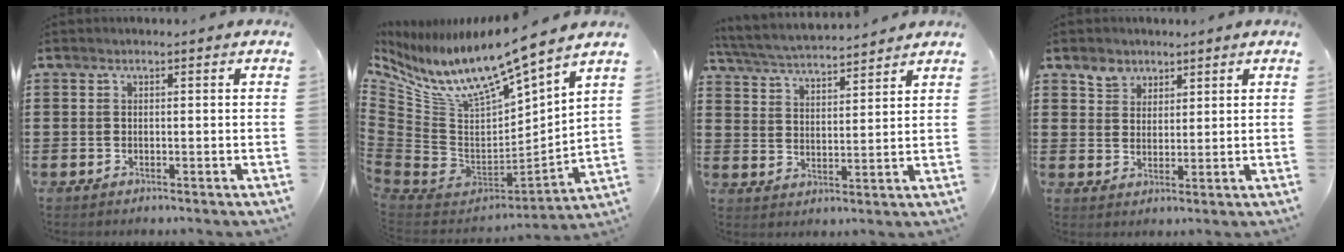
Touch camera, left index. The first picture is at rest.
{"total": 11.6, "force": [9.7, 2.0, 6.0], "torque": [-0.165, -0.088, 0.166]}
{"total": 4.7, "force": [4.6, 0.1, 1.0], "torque": [-0.042, -0.026, 0.077]}
{"total": 3.7, "force": [2.7, 2.5, 0.2], "torque": [-0.009, 0.007, 0.050]}